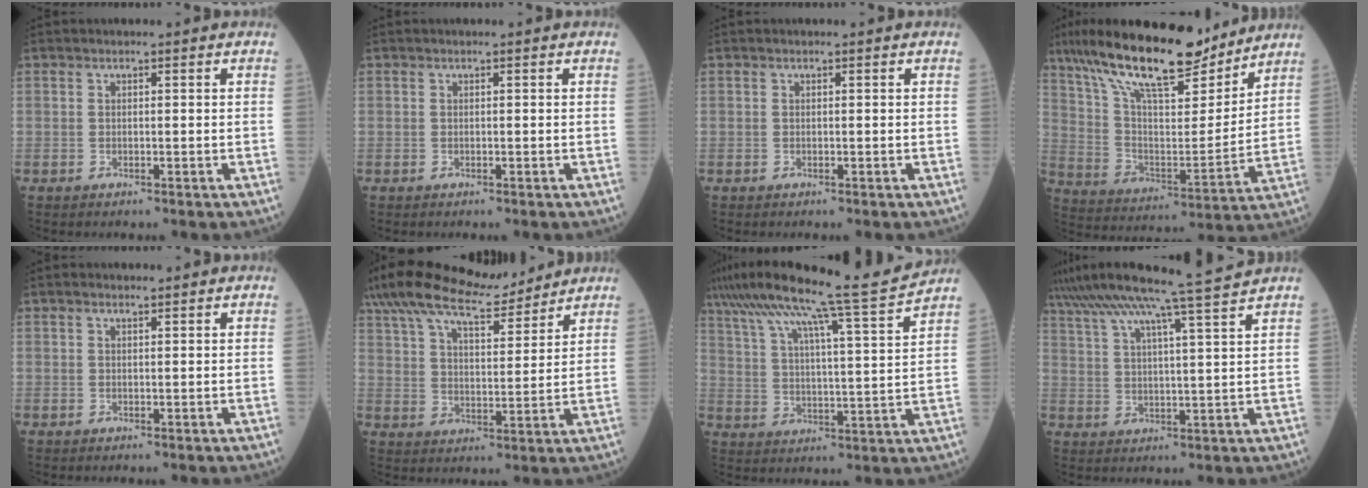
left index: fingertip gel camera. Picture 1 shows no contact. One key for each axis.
{"total": 0.0}
{"total": 0.0}
{"total": 19.3, "fx": 15.6, "fy": 4.5, "fz": 10.5, "tx": -0.191, "ty": 0.011, "tz": 0.275}
{"total": 0.9, "fx": 0.7, "fy": 0.2, "fz": 0.4, "tx": -0.014, "ty": 0.007, "tz": 0.014}
{"total": 15.0, "fx": 13.2, "fy": 2.8, "fz": 6.6, "tx": -0.129, "ty": 0.024, "tz": 0.225}
{"total": 17.9, "fx": 15.5, "fy": -2.1, "fz": 8.9, "tx": -0.162, "ty": -0.017, "tz": 0.236}
{"total": 15.2, "fx": 13.2, "fy": -2.7, "fz": 6.9, "tx": -0.127, "ty": -0.025, "tz": 0.200}